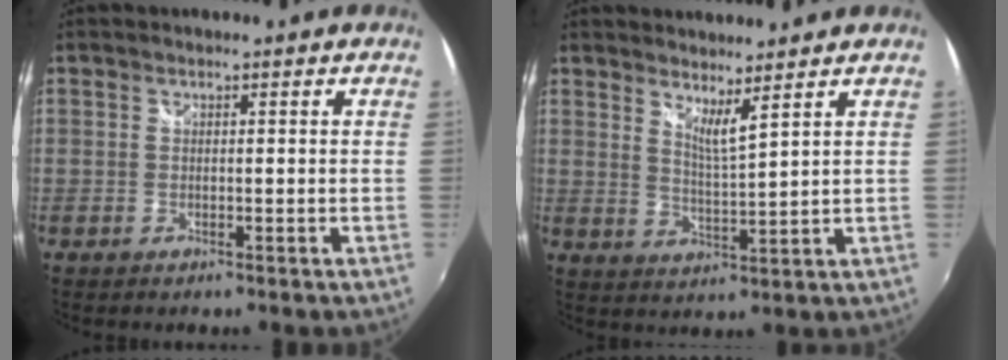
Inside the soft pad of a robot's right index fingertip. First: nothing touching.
{"total": 4.7, "force": [4.0, -0.3, 2.5], "torque": [-0.040, -0.010, 0.058]}